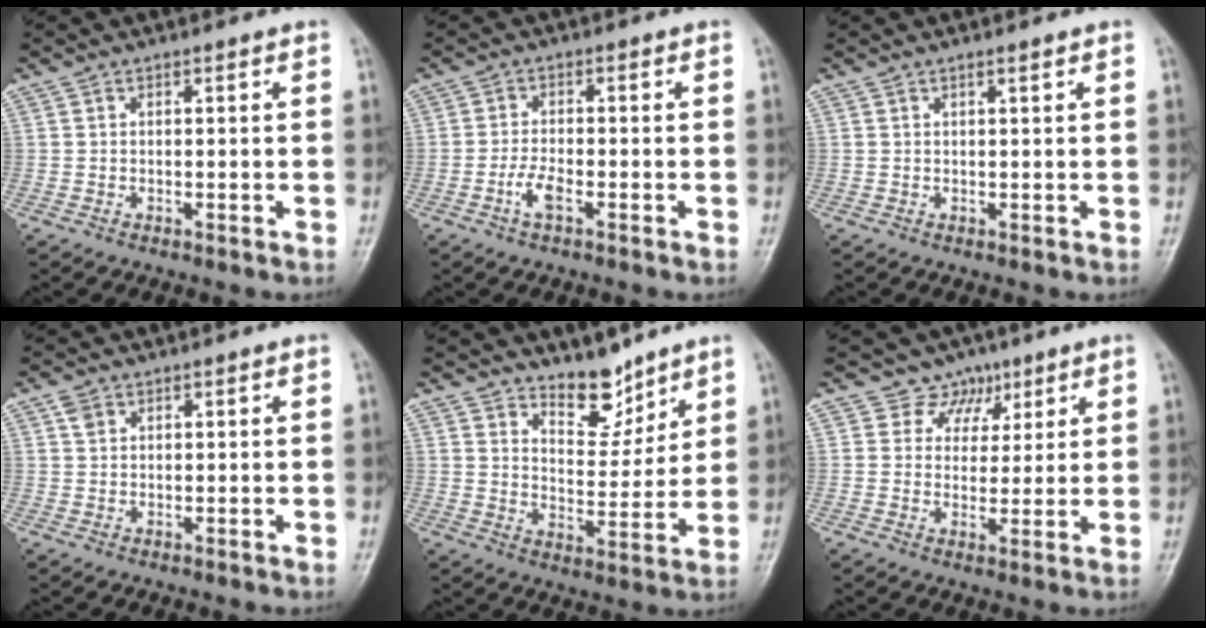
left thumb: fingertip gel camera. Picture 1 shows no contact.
{"total": 3.4, "force": [-1.6, 1.2, 2.7], "torque": [-0.059, 0.009, -0.033]}
{"total": 0.8, "force": [0.6, 0.0, 0.6], "torque": [-0.010, -0.002, 0.011]}
{"total": 1.7, "force": [0.9, 1.2, 0.8], "torque": [-0.010, 0.003, 0.015]}
{"total": 8.0, "force": [6.5, 3.5, 3.0], "torque": [-0.019, -0.058, 0.116]}
{"total": 5.0, "force": [3.2, 3.9, -0.1], "torque": [0.035, -0.017, 0.048]}